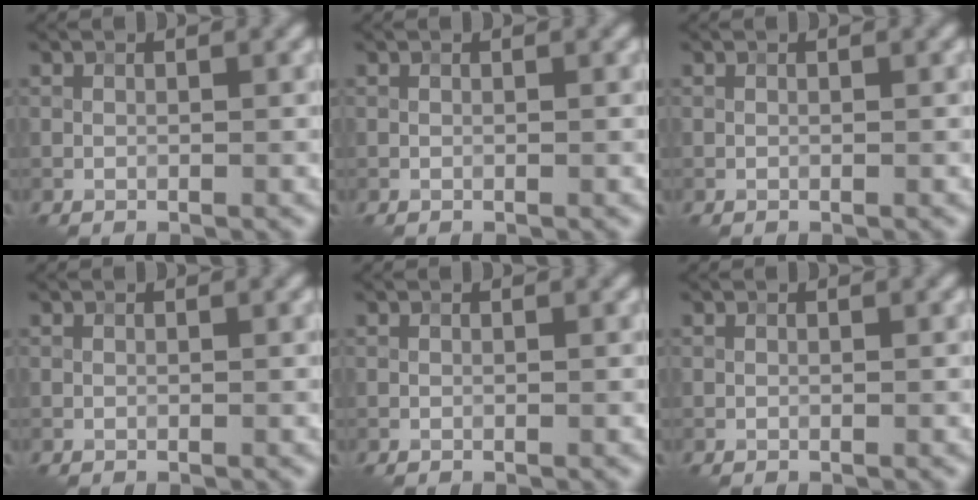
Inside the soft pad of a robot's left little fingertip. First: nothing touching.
{"total": 0.0}
{"total": 0.0}
{"total": 0.0}
{"total": 0.0}
{"total": 0.0}